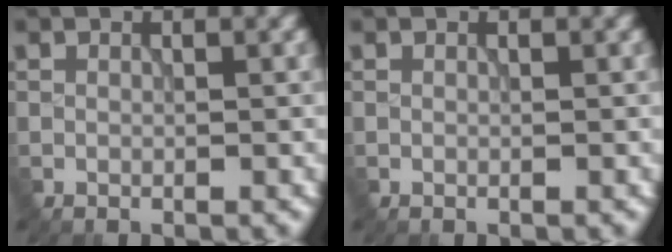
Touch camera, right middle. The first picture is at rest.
{"total": 0.0}